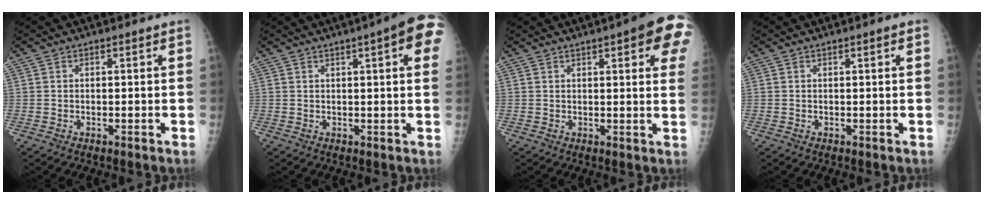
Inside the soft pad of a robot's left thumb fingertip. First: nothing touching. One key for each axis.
{"total": 9.8, "fx": 3.7, "fy": 1.8, "fz": 8.9, "tx": -0.094, "ty": 0.001, "tz": 0.036}
{"total": 11.5, "fx": 5.0, "fy": 2.8, "fz": 10.0, "tx": -0.097, "ty": -0.009, "tz": 0.051}
{"total": 0.8, "fx": 0.3, "fy": 0.1, "fz": 0.7, "tx": -0.012, "ty": 0.002, "tz": 0.003}